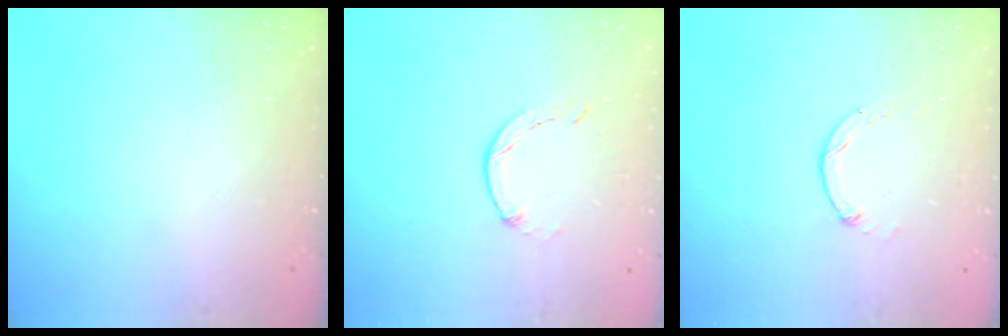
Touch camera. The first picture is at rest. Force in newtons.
{"total": 1.0, "press": 0.9, "slide": 0.3}
{"total": 1.2, "press": 1.2, "slide": 0.3}